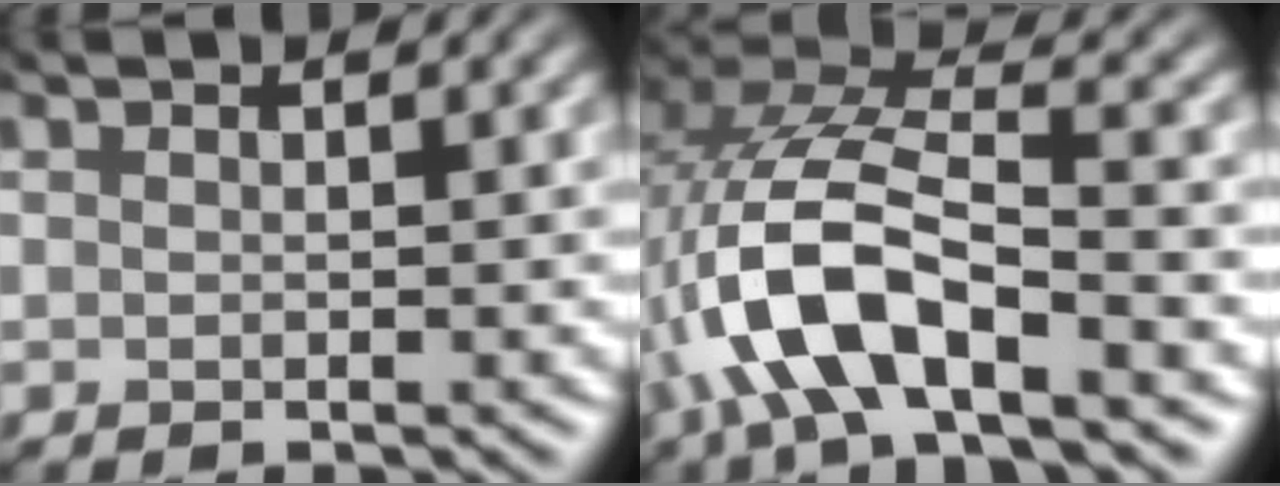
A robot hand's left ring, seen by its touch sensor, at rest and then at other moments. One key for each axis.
{"total": 8.7, "fx": -5.2, "fy": 2.8, "fz": 6.4, "tx": -0.177, "ty": -0.011, "tz": -0.072}